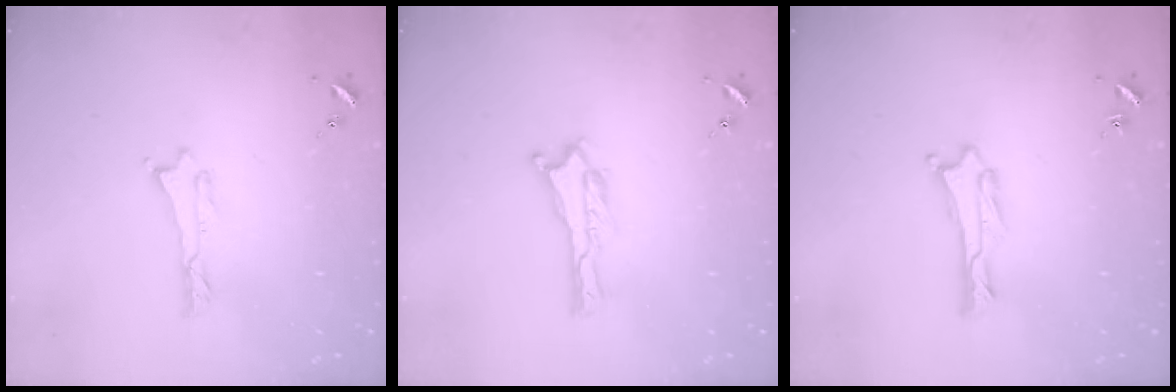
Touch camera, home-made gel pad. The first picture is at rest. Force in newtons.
{"total": 0.0}
{"total": 0.6, "press": 0.5, "slide": 0.1}